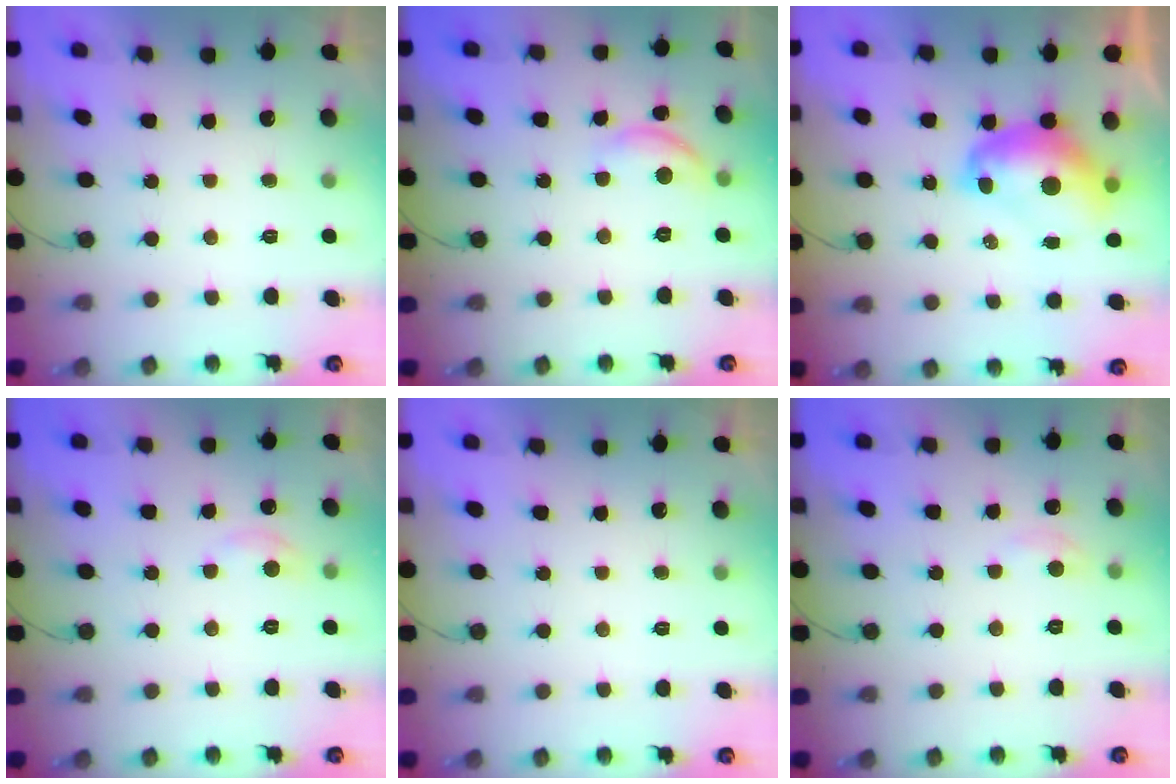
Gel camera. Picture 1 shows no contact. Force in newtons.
{"total": 8.5, "press": 8.4, "slide": 0.6}
{"total": 10.1, "press": 10.0, "slide": 1.1}
{"total": 3.5, "press": 3.5, "slide": 0.5}
{"total": 0.0}
{"total": 2.5, "press": 2.4, "slide": 0.3}